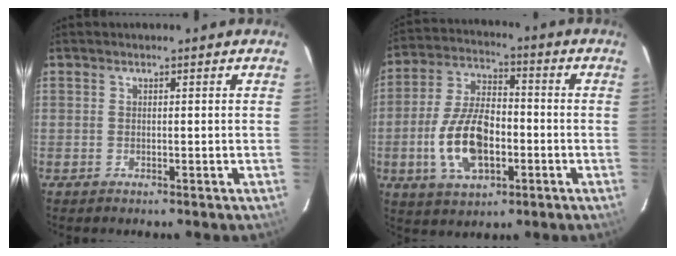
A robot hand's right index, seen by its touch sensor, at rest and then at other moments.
{"total": 14.3, "force": [-3.7, 7.6, 11.5], "torque": [-0.236, 0.008, -0.061]}